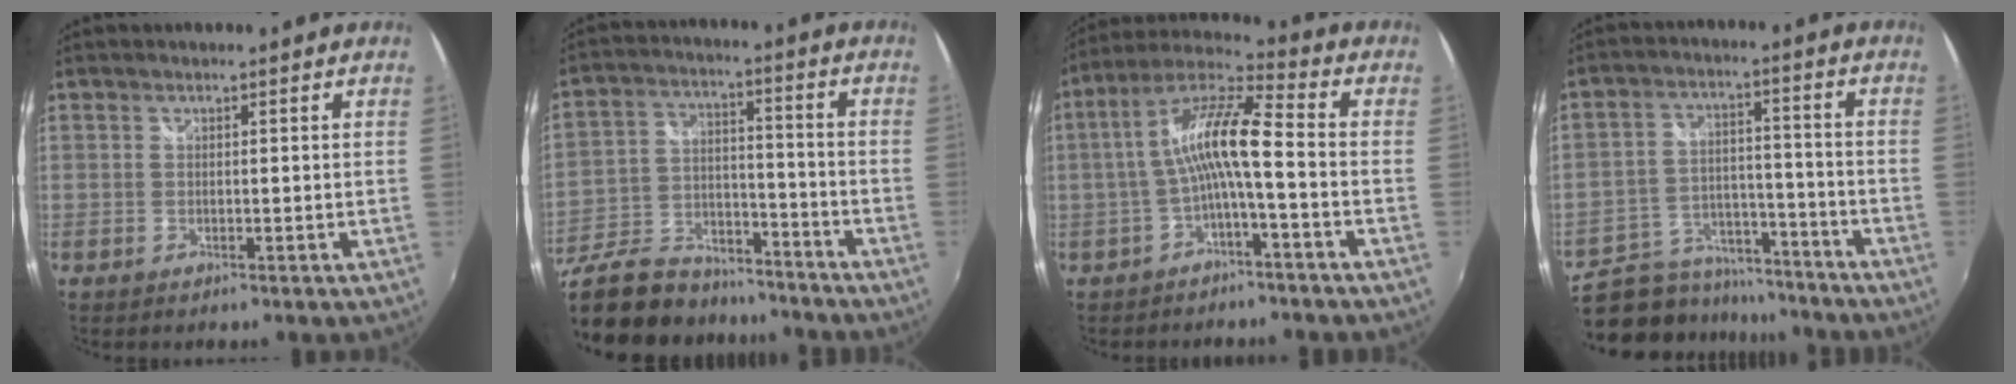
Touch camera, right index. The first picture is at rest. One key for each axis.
{"total": 24.8, "fx": -19.3, "fy": 11.5, "fz": 10.5, "tx": -0.244, "ty": 0.009, "tz": -0.296}
{"total": 10.5, "fx": -2.2, "fy": 1.5, "fz": 10.2, "tx": -0.214, "ty": 0.021, "tz": -0.040}
{"total": 15.7, "fx": -12.1, "fy": 8.9, "fz": 4.7, "tx": -0.113, "ty": 0.035, "tz": -0.166}